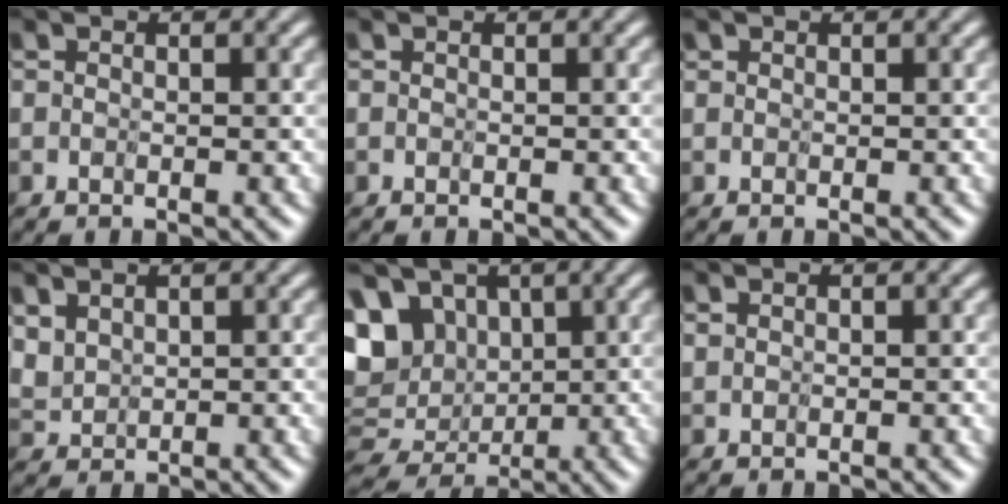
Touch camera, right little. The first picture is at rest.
{"total": 0.0}
{"total": 0.7, "force": [0.5, 0.5, 0.0], "torque": [-0.001, 0.000, -0.005]}
{"total": 1.7, "force": [1.5, 0.8, 0.5], "torque": [-0.049, -0.008, 0.041]}
{"total": 7.8, "force": [1.8, 6.5, 3.8], "torque": [-0.086, -0.001, 0.038]}
{"total": 0.6, "force": [0.4, -0.2, -0.3], "torque": [0.002, -0.002, 0.008]}